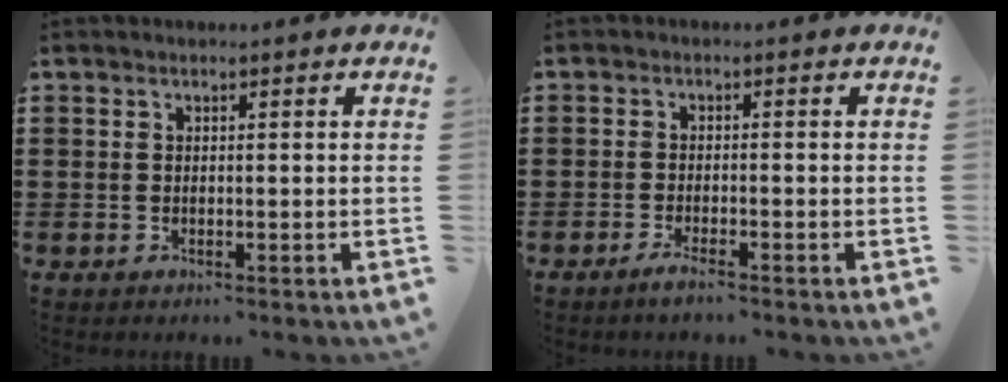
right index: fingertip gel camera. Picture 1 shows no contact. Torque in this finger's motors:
{"motor_torque": [1.10, 1.04, 0.02, 0.01]}